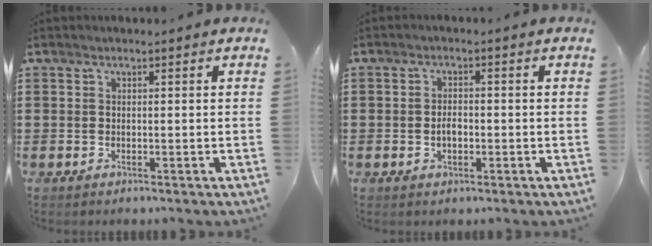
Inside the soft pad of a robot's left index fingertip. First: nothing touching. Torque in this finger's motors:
{"motor_torque": [0.04, 0.03, 0.00, 0.04]}